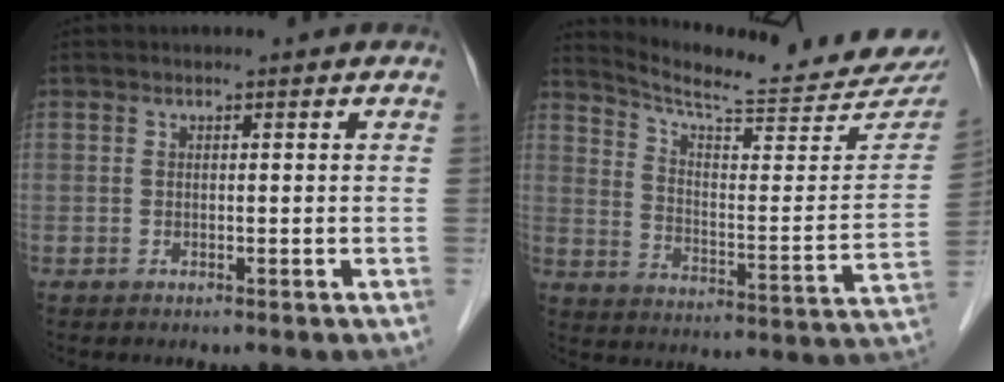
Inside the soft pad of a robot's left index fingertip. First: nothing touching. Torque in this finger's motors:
{"motor_torque": [-0.09, -1.47, 0.02, 0.01]}